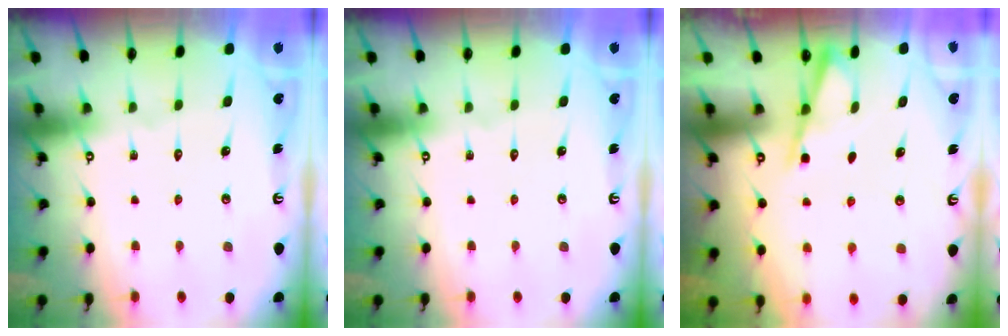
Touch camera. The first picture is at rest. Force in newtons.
{"total": 0.0}
{"total": 3.0, "press": 3.0, "slide": 0.5}